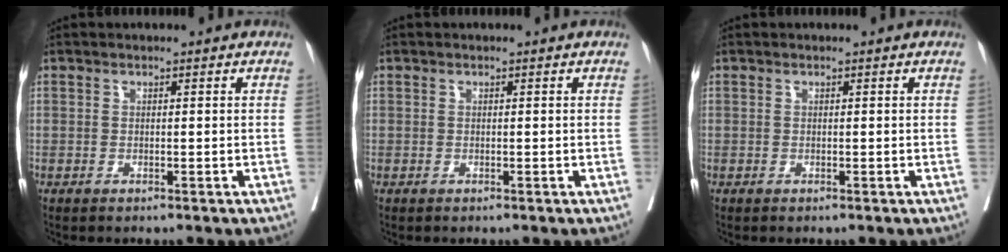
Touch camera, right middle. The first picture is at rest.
{"total": 0.0}
{"total": 0.0}